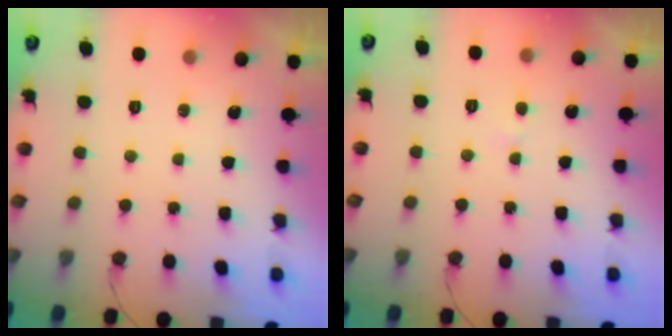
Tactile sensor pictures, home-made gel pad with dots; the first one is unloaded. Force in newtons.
{"total": 2.2, "press": 2.2, "slide": 0.2}